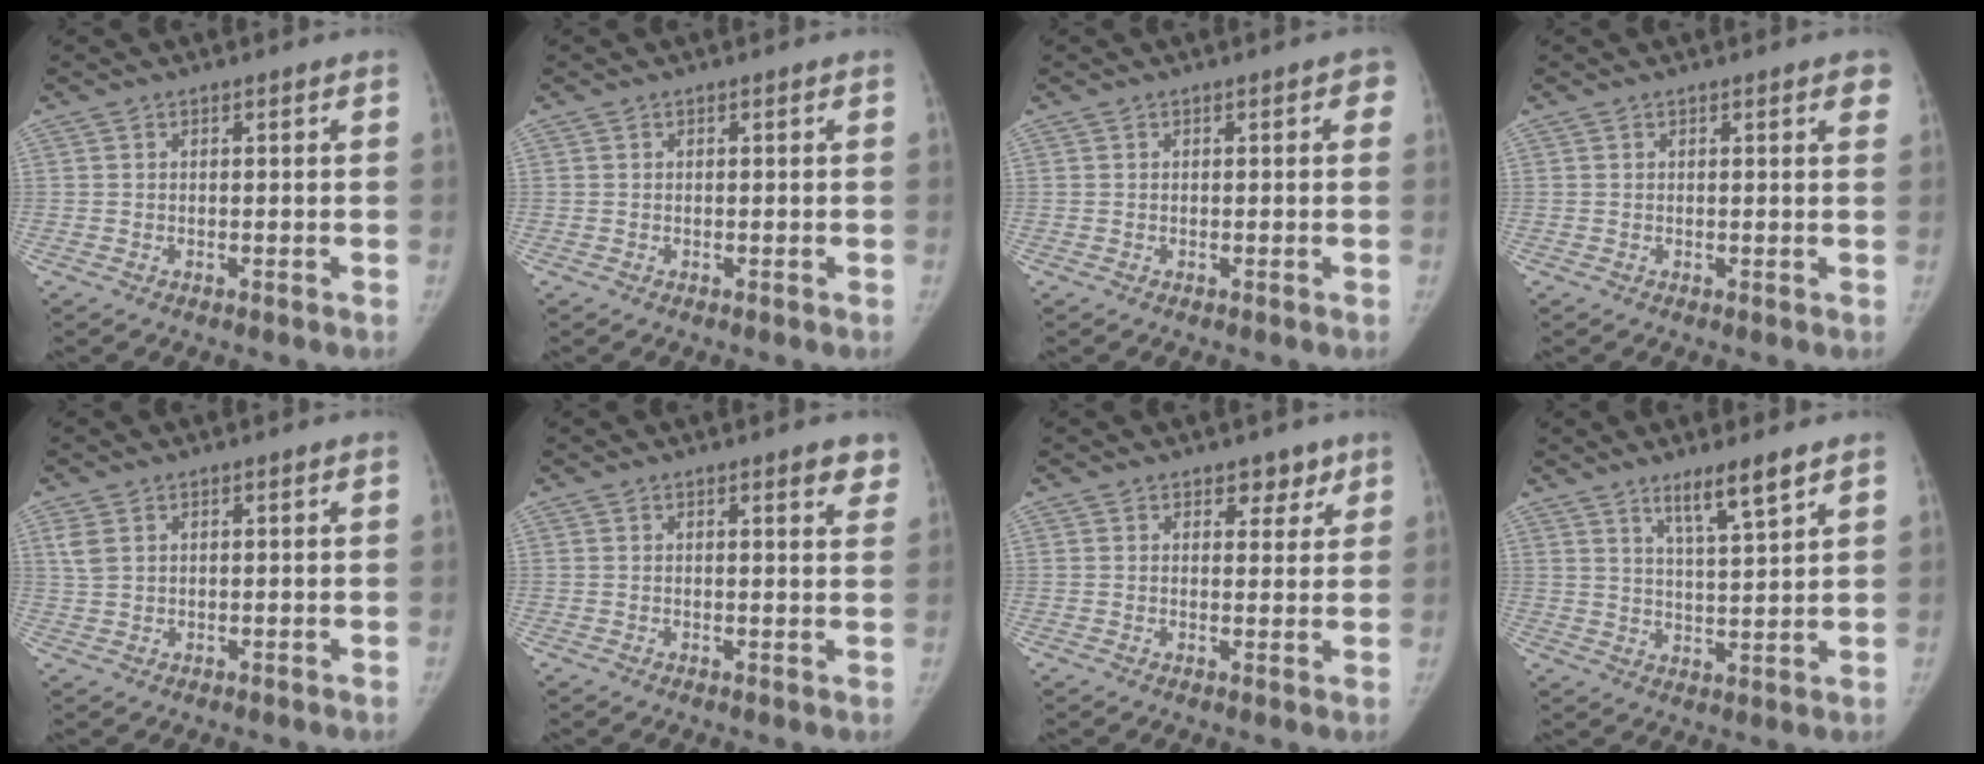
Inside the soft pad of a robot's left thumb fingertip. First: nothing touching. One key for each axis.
{"total": 0.0}
{"total": 1.8, "fx": 0.5, "fy": 0.8, "fz": 1.5, "tx": -0.005, "ty": 0.003, "tz": 0.000}
{"total": 1.9, "fx": 1.1, "fy": 0.5, "fz": 1.5, "tx": -0.010, "ty": -0.002, "tz": 0.009}
{"total": 2.6, "fx": 1.3, "fy": 1.7, "fz": 1.6, "tx": -0.036, "ty": 0.005, "tz": 0.035}
{"total": 3.7, "fx": 2.6, "fy": 1.1, "fz": 2.5, "tx": -0.013, "ty": -0.011, "tz": 0.027}
{"total": 3.7, "fx": 2.5, "fy": 2.2, "fz": 1.5, "tx": 0.009, "ty": -0.014, "tz": 0.034}
{"total": 6.9, "fx": 4.8, "fy": 0.4, "fz": 4.9, "tx": -0.085, "ty": -0.035, "tz": 0.085}